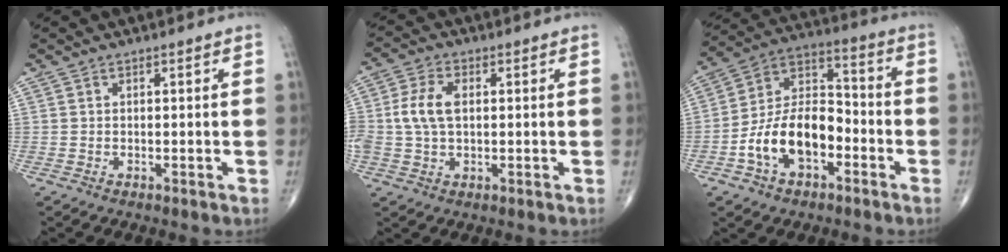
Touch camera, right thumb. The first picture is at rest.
{"total": 6.9, "force": [0.5, 4.2, 5.4], "torque": [-0.122, 0.011, 0.008]}
{"total": 14.9, "force": [-5.1, 8.9, 10.8], "torque": [-0.173, 0.050, -0.097]}